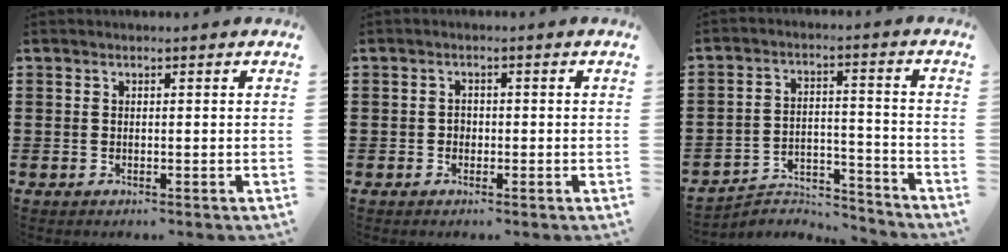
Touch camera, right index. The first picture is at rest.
{"total": 1.2, "force": [-0.4, 1.0, 0.5], "torque": [-0.013, 0.001, -0.009]}
{"total": 4.6, "force": [-4.5, 0.9, 0.8], "torque": [-0.018, 0.008, -0.092]}